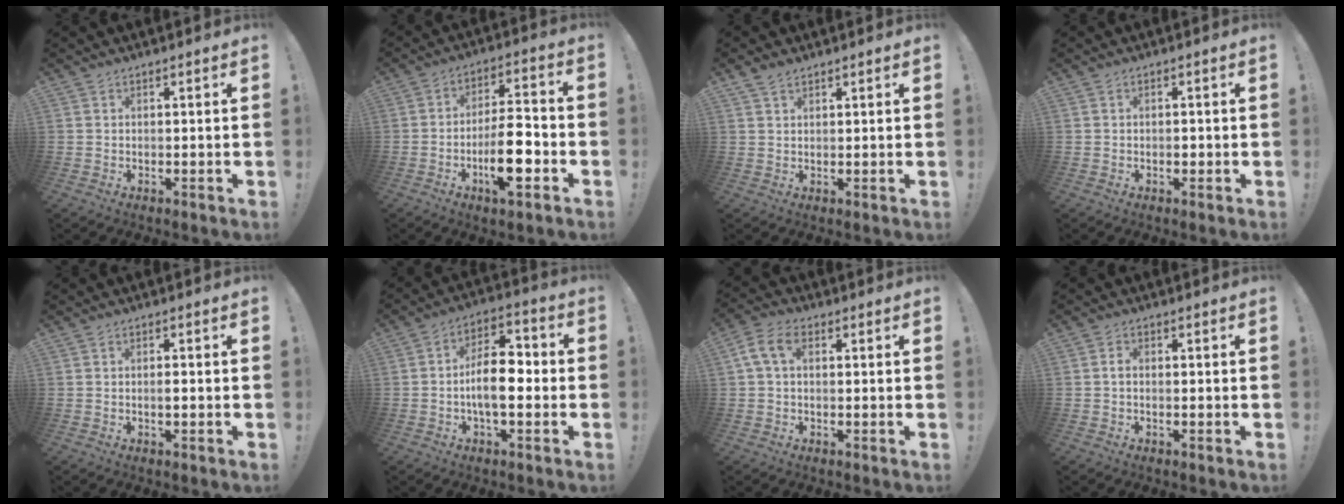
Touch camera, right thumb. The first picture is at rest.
{"total": 13.6, "force": [-5.1, 4.6, 11.7], "torque": [-0.204, 0.018, -0.084]}
{"total": 2.5, "force": [1.9, 1.2, 1.2], "torque": [-0.025, -0.006, 0.037]}
{"total": 1.2, "force": [-0.5, 0.8, 0.7], "torque": [-0.003, 0.000, -0.011]}
{"total": 1.5, "force": [-0.5, 0.4, 1.3], "torque": [-0.016, 0.000, -0.010]}
{"total": 12.0, "force": [-2.1, 6.0, 10.2], "torque": [-0.168, 0.009, -0.041]}
{"total": 6.8, "force": [1.7, 4.2, 5.1], "torque": [-0.096, 0.007, 0.034]}
{"total": 1.3, "force": [-0.4, 0.7, 1.0], "torque": [-0.023, 0.007, -0.007]}